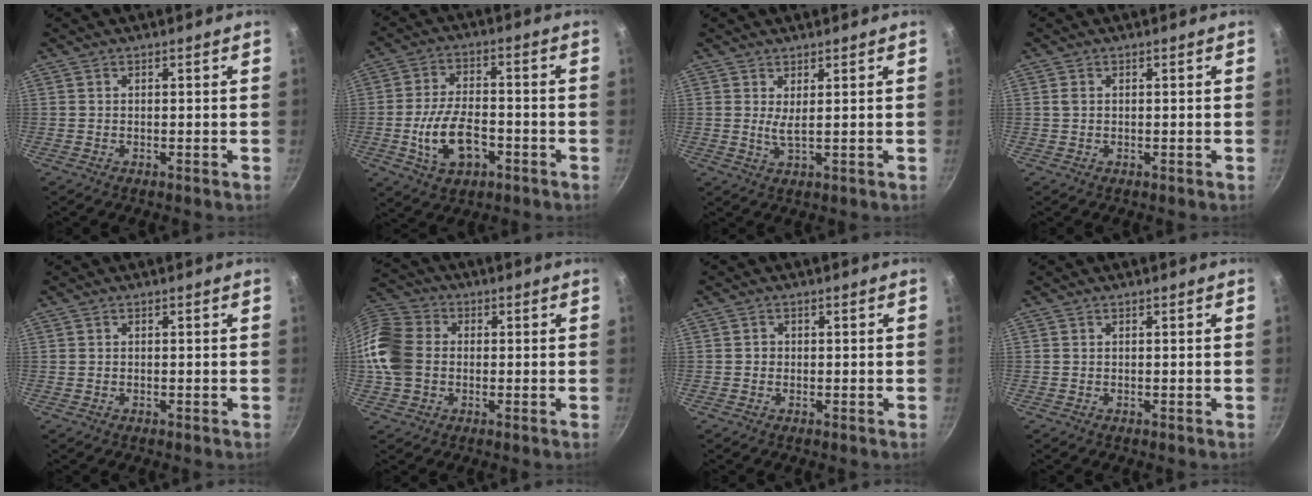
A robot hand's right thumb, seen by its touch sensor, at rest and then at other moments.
{"total": 11.4, "force": [-3.7, 6.5, 8.7], "torque": [-0.151, 0.022, -0.063]}
{"total": 2.5, "force": [0.9, 0.5, 2.2], "torque": [-0.044, -0.014, 0.018]}
{"total": 0.8, "force": [0.1, 0.6, 0.5], "torque": [-0.010, 0.002, 0.002]}
{"total": 0.0}
{"total": 13.9, "force": [-0.5, 11.2, 8.2], "torque": [-0.162, 0.022, -0.027]}
{"total": 1.0, "force": [-0.2, 0.9, 0.2], "torque": [0.001, 0.002, -0.005]}
{"total": 0.0}